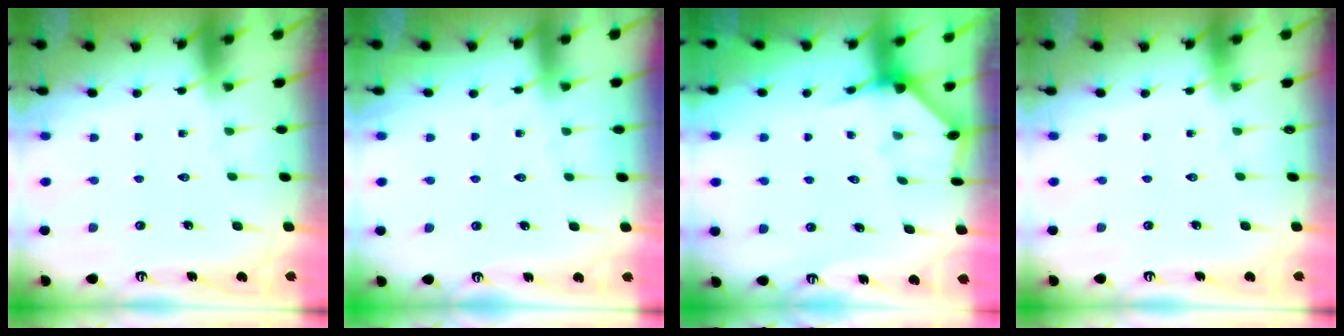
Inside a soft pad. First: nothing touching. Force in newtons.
{"total": 2.8, "press": 2.8, "slide": 0.4}
{"total": 3.1, "press": 3.1, "slide": 0.4}
{"total": 0.0}